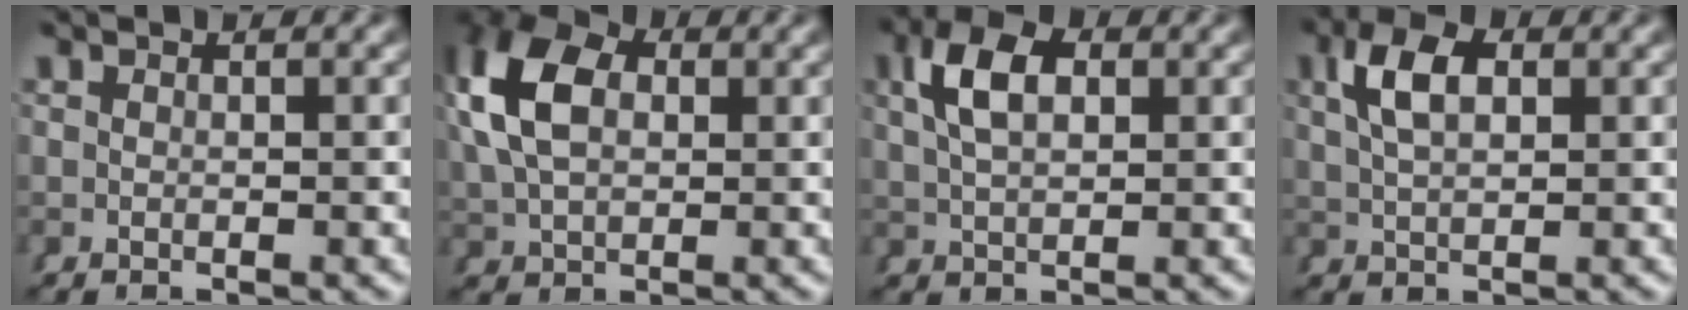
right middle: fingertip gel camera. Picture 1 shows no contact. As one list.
[{"total": 6.8, "force": [1.9, 4.5, 4.7], "torque": [-0.110, 0.000, 0.043]}, {"total": 4.1, "force": [1.6, 1.8, 3.3], "torque": [-0.061, 0.001, 0.034]}, {"total": 3.7, "force": [1.5, 1.5, 3.1], "torque": [-0.056, 0.001, 0.033]}]